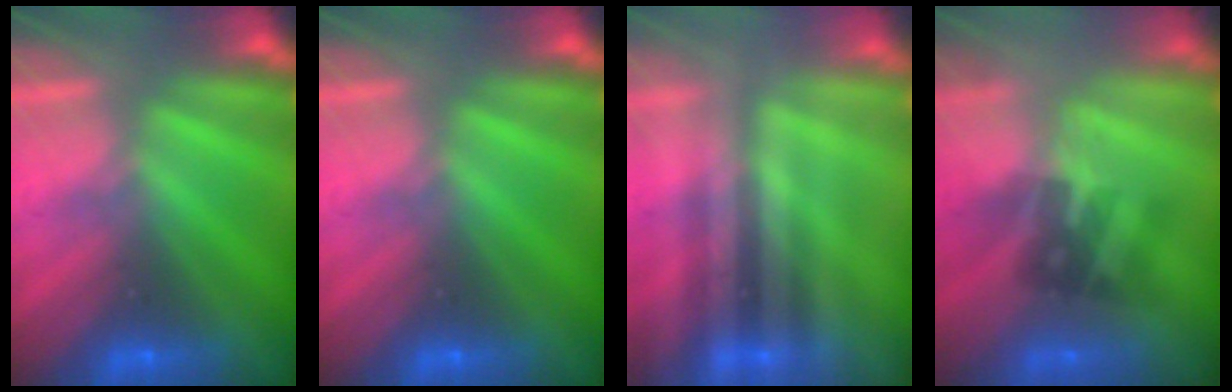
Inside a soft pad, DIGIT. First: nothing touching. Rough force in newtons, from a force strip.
{"total": 0.0}
{"total": 2.1}
{"total": 2.1}